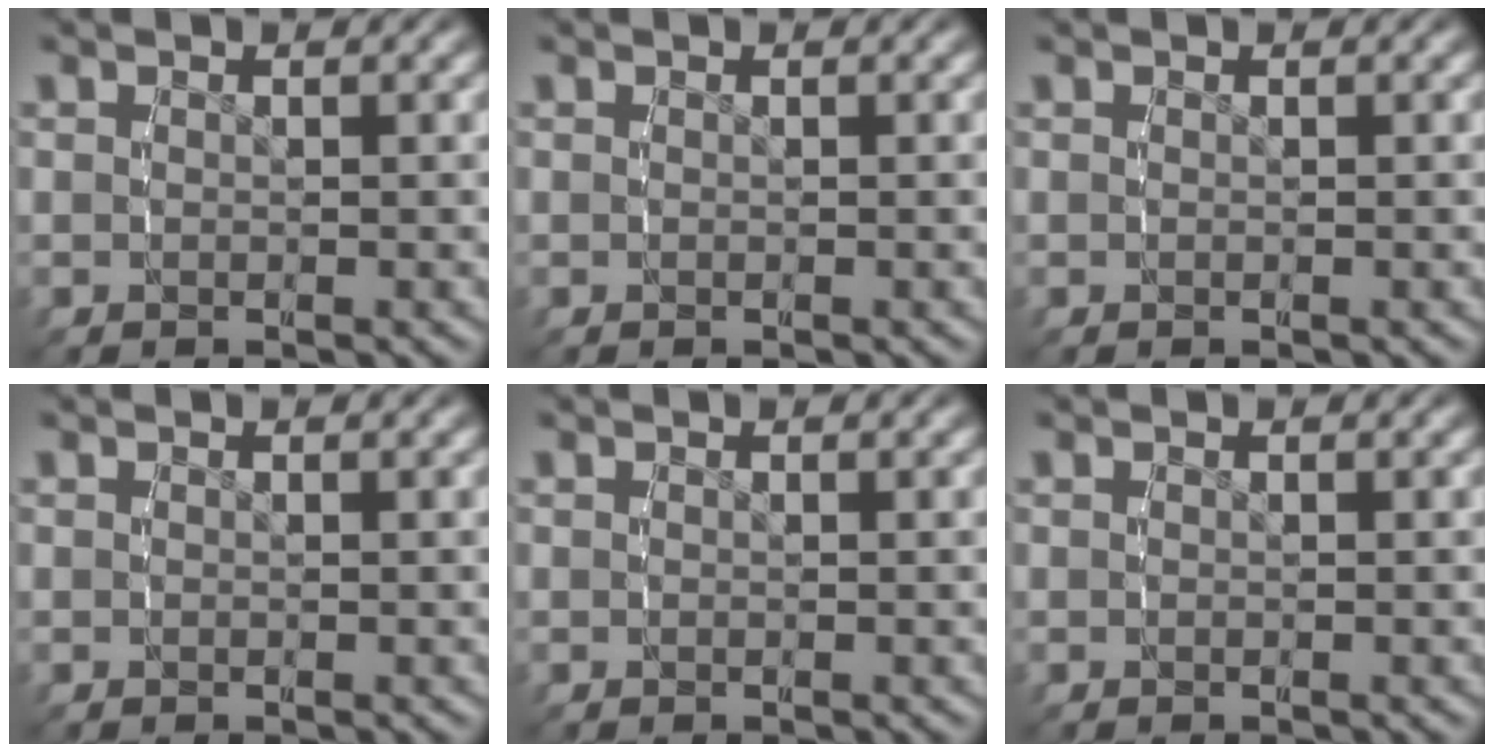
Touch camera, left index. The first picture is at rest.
{"total": 0.0}
{"total": 0.0}
{"total": 0.0}
{"total": 0.0}
{"total": 0.0}